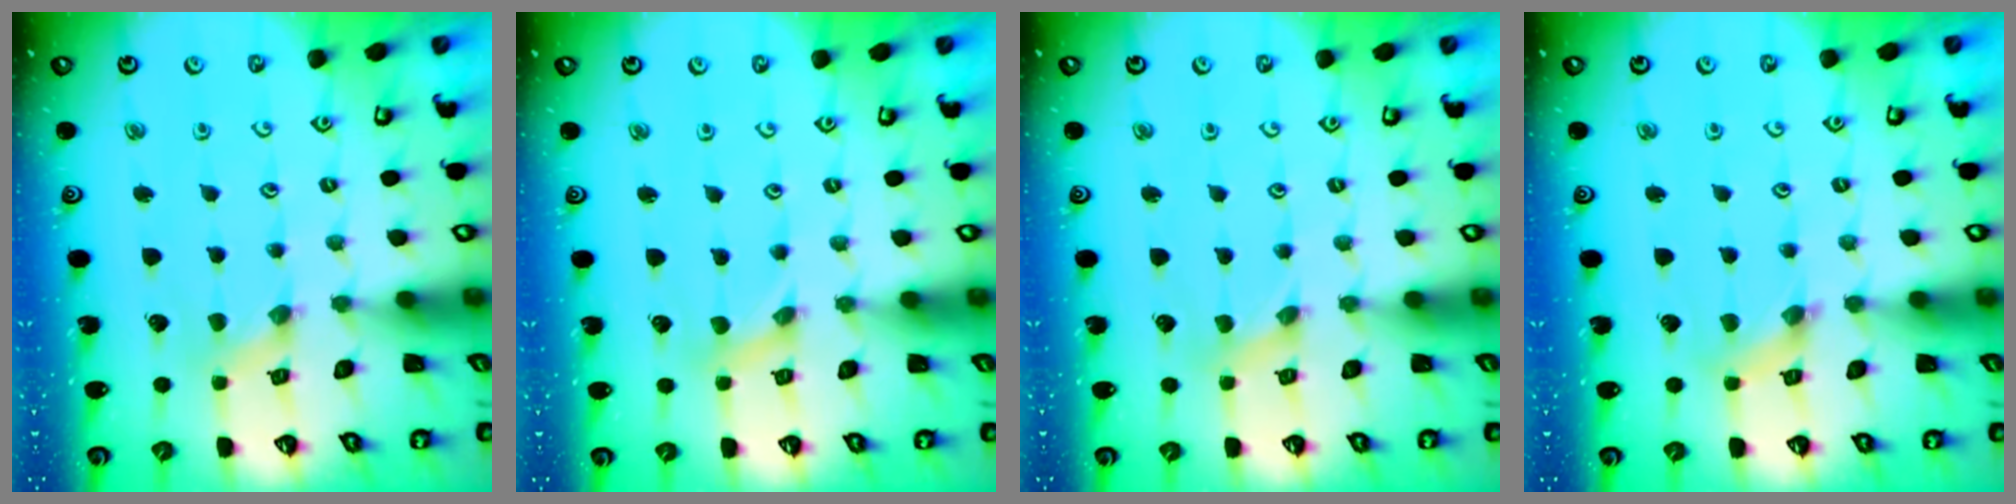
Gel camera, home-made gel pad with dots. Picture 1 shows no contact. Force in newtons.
{"total": 0.0}
{"total": 0.0}
{"total": 1.4, "press": 1.3, "slide": 0.3}